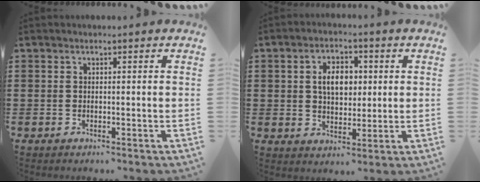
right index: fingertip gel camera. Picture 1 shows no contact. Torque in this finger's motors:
{"motor_torque": [0.30, -0.11, 0.45, 0.13]}